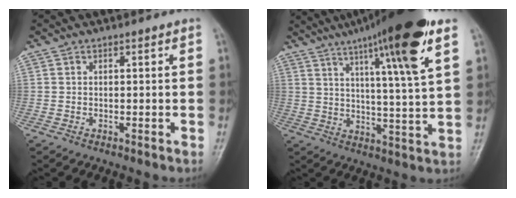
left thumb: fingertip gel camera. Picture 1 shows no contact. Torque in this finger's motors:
{"motor_torque": [1.55, -0.17, 1.73, -1.04, 0.50]}